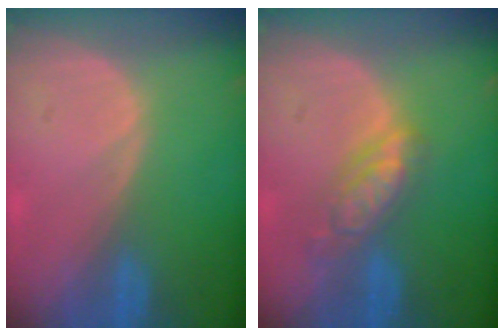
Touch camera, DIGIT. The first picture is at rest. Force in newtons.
{"total": 5.5, "press": 5.0, "slide": 2.4}